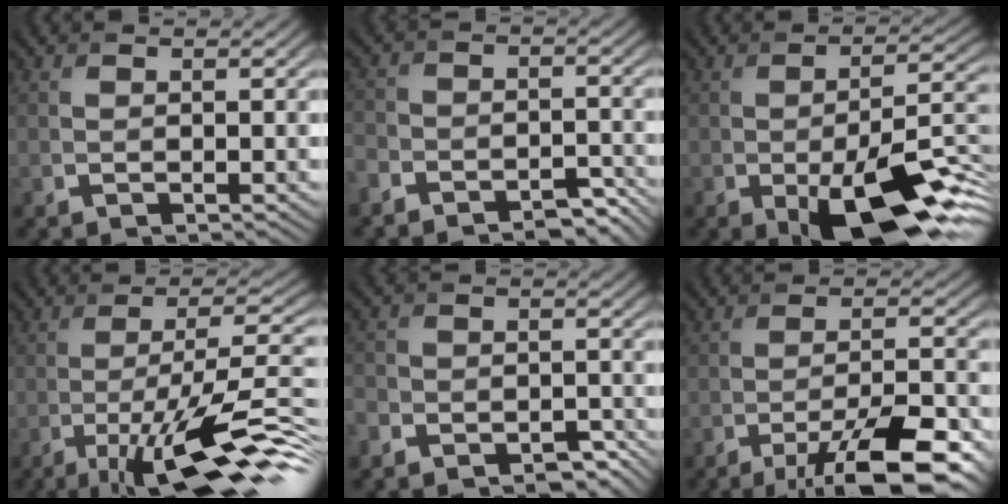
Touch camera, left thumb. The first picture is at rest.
{"total": 6.8, "force": [-5.9, 2.7, 2.0], "torque": [-0.035, -0.003, -0.102]}
{"total": 13.8, "force": [-5.6, 5.3, 11.5], "torque": [-0.186, -0.025, -0.085]}
{"total": 14.8, "force": [-7.1, 3.1, 12.6], "torque": [-0.202, 0.004, -0.115]}
{"total": 6.1, "force": [-5.1, 2.8, 1.7], "torque": [-0.029, -0.004, -0.089]}
{"total": 12.0, "force": [-8.0, 2.6, 8.5], "torque": [-0.151, 0.000, -0.123]}